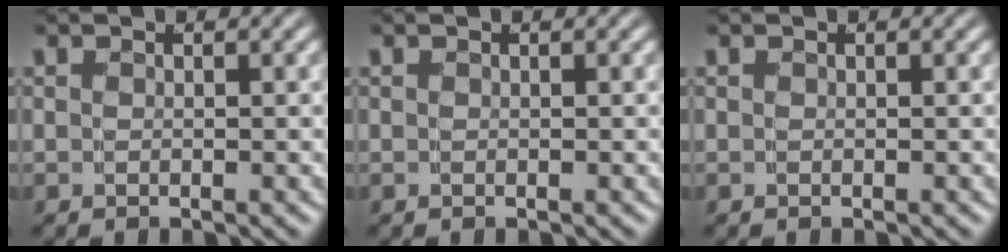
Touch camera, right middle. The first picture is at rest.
{"total": 0.0}
{"total": 0.0}